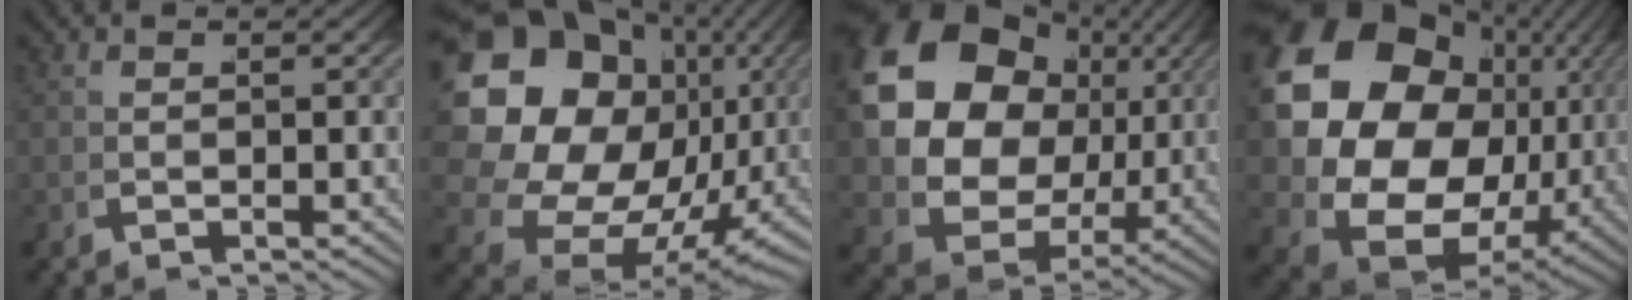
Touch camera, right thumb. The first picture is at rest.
{"total": 23.7, "force": [-0.3, 17.7, 15.8], "torque": [-0.317, -0.039, 0.007]}
{"total": 20.4, "force": [1.3, 15.0, 13.8], "torque": [-0.297, -0.037, 0.038]}
{"total": 26.0, "force": [-0.6, 18.4, 18.4], "torque": [-0.386, -0.070, 0.025]}